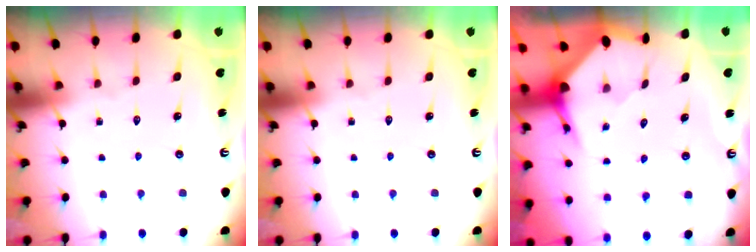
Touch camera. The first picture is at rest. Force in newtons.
{"total": 0.0}
{"total": 3.7, "press": 3.6, "slide": 0.5}